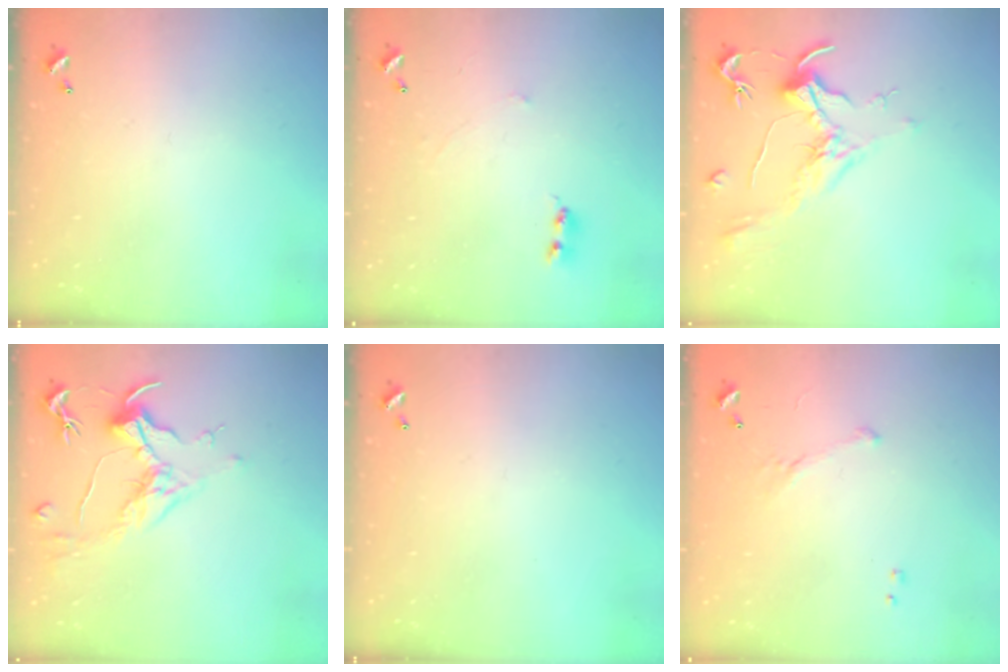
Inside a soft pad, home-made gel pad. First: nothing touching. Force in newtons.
{"total": 0.9, "press": 0.8, "slide": 0.3}
{"total": 1.8, "press": 1.6, "slide": 0.9}
{"total": 1.6, "press": 1.3, "slide": 0.9}
{"total": 0.0}
{"total": 5.4, "press": 5.3, "slide": 1.0}